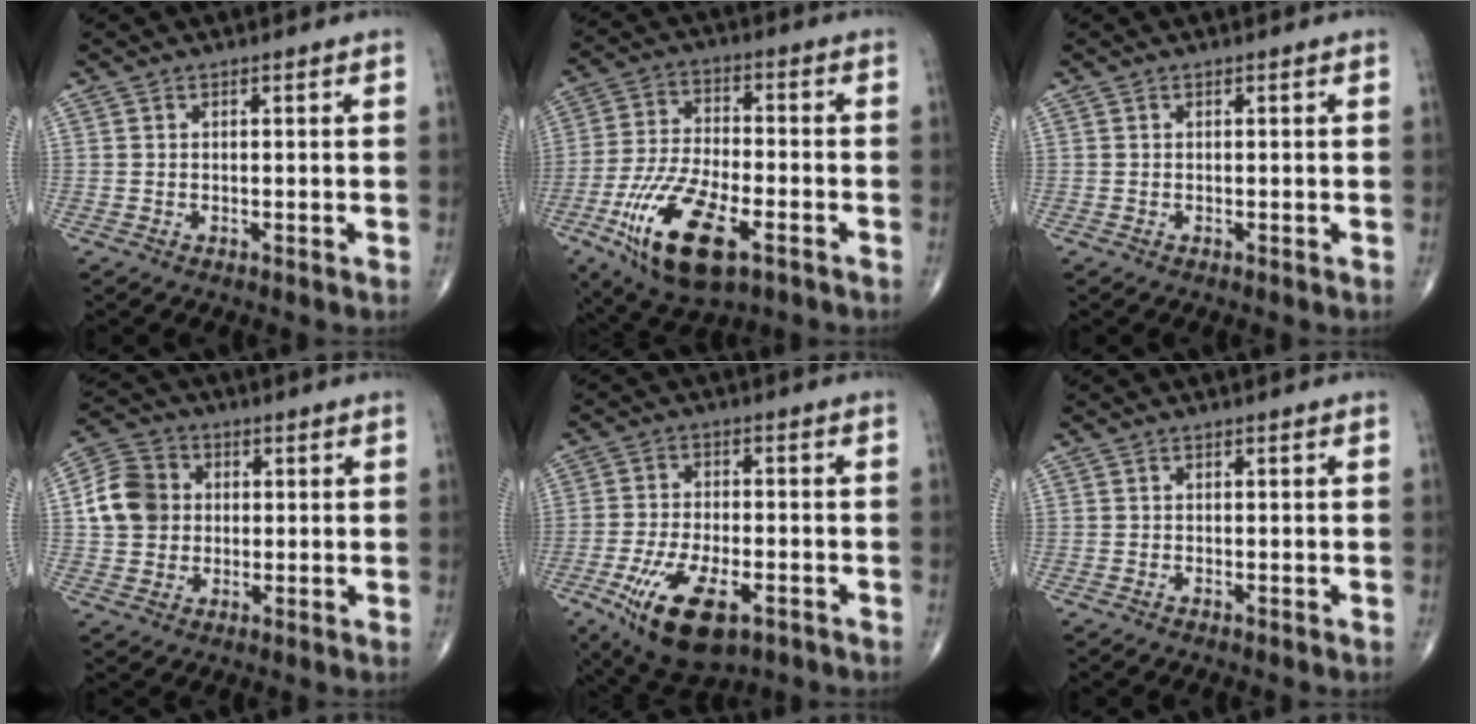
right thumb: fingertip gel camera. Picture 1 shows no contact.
{"total": 17.7, "force": [-7.7, 7.5, 14.1], "torque": [-0.271, 0.013, -0.131]}
{"total": 0.0}
{"total": 9.3, "force": [0.8, 8.1, 4.6], "torque": [-0.071, 0.014, 0.005]}
{"total": 14.2, "force": [-6.5, 6.4, 10.9], "torque": [-0.197, 0.009, -0.099]}
{"total": 0.0}